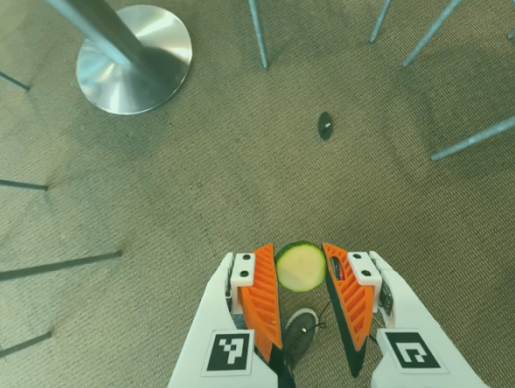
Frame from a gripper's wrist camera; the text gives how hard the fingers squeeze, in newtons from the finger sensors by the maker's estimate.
{"total": 6.8, "left": 6.2, "right": 7.4}